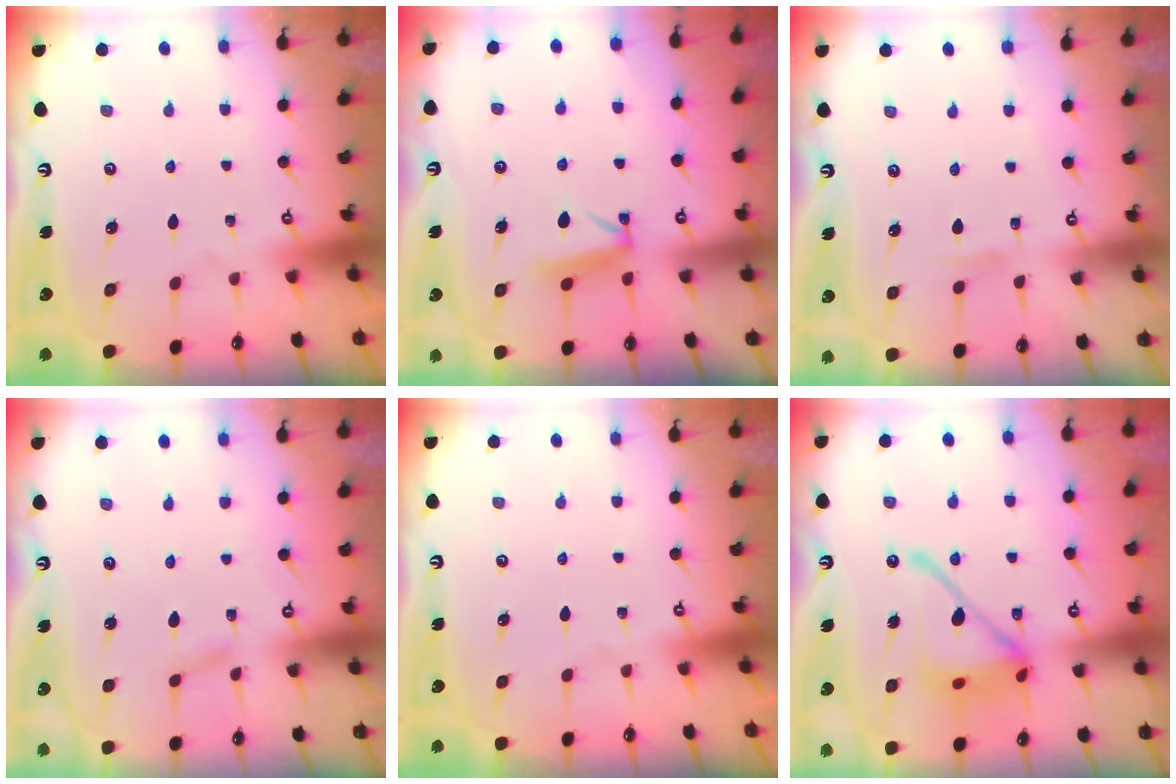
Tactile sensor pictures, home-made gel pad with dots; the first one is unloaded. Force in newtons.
{"total": 7.3, "press": 7.3, "slide": 0.7}
{"total": 3.2, "press": 3.2, "slide": 0.4}
{"total": 1.5, "press": 1.5, "slide": 0.2}
{"total": 0.0}
{"total": 17.8, "press": 17.7, "slide": 1.7}